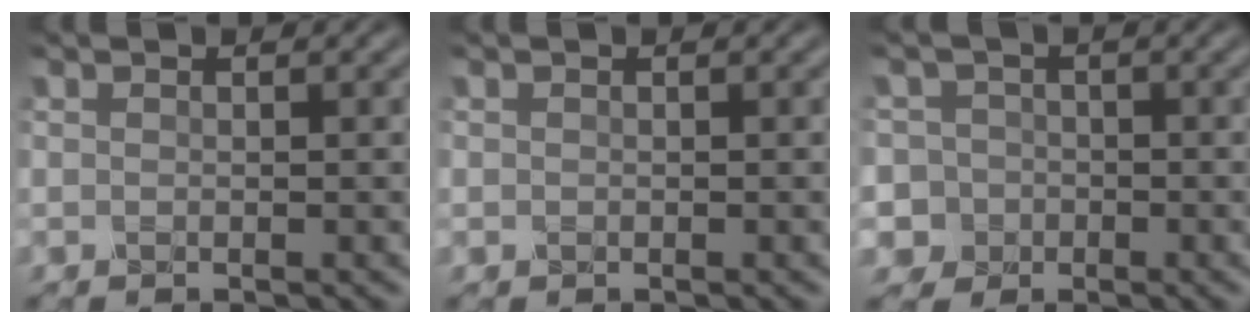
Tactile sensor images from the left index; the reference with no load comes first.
{"total": 0.0}
{"total": 5.8, "force": [-1.7, 5.5, 0.8], "torque": [-0.013, 0.009, -0.059]}